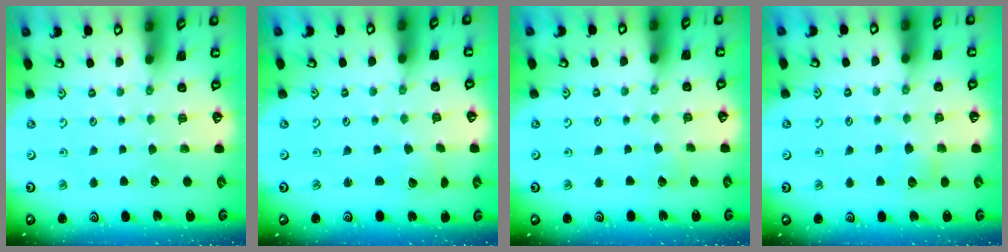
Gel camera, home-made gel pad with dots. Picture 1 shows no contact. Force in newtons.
{"total": 2.1, "press": 2.1, "slide": 0.2}
{"total": 2.0, "press": 2.0, "slide": 0.1}
{"total": 6.6, "press": 6.6, "slide": 0.5}